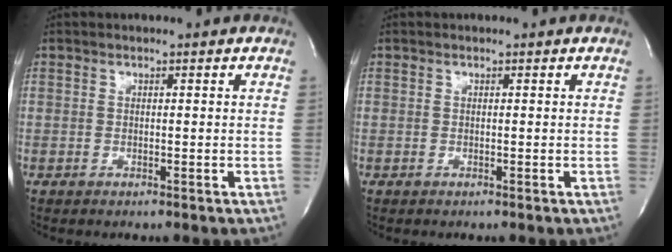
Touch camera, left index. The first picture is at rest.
{"total": 0.0}